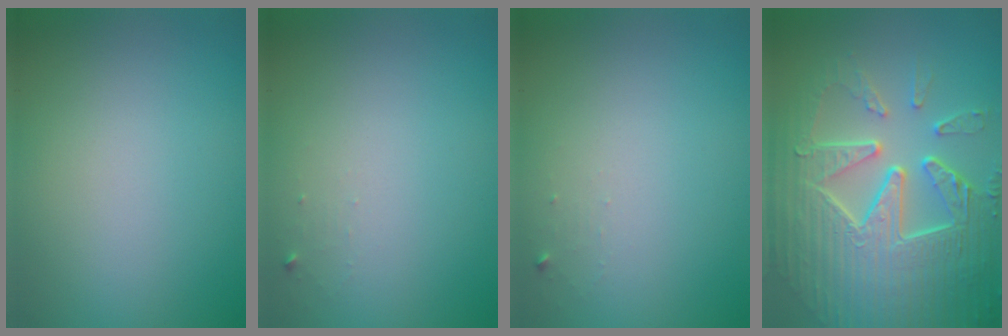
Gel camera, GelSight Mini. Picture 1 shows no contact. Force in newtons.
{"total": 0.6, "press": 0.6, "slide": 0.1}
{"total": 0.6, "press": 0.6, "slide": 0.1}
{"total": 9.8, "press": 6.6, "slide": 7.2}